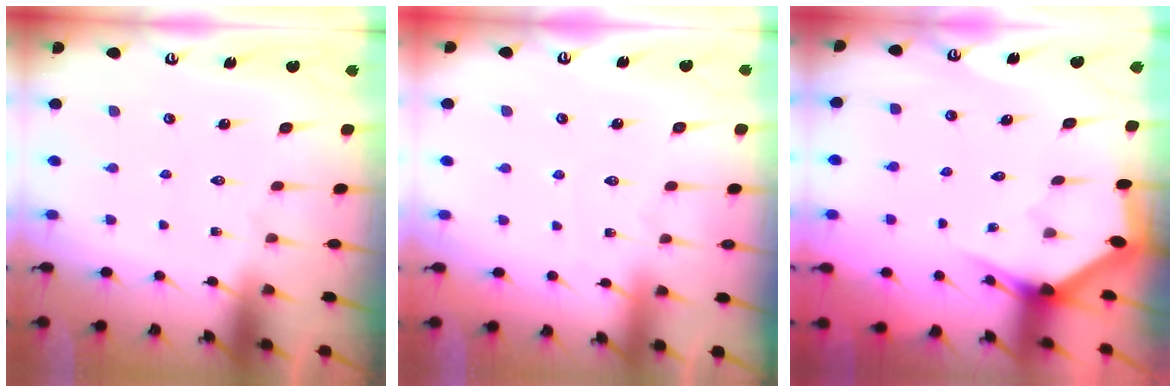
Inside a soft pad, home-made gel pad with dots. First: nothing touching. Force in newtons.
{"total": 2.9, "press": 2.9, "slide": 0.3}
{"total": 2.9, "press": 2.9, "slide": 0.1}